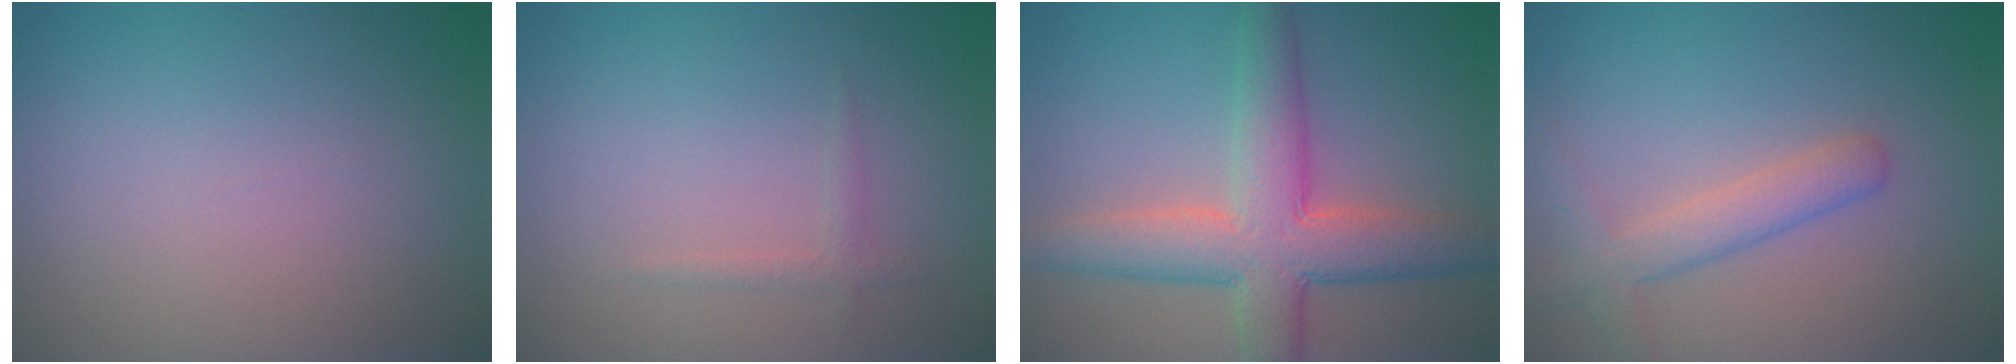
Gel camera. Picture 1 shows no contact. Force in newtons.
{"total": 0.9, "press": 0.9, "slide": 0.0}
{"total": 7.5, "press": 7.5, "slide": 0.2}
{"total": 3.0, "press": 3.0, "slide": 0.2}